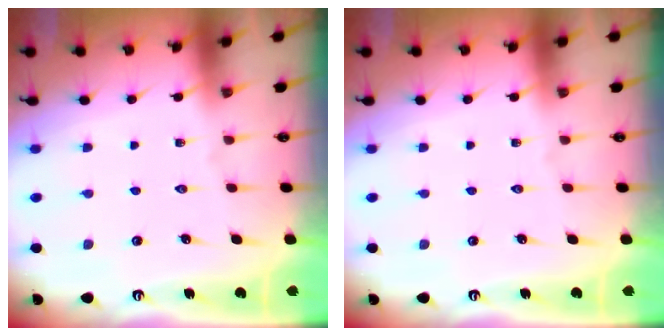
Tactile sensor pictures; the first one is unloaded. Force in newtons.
{"total": 0.0}